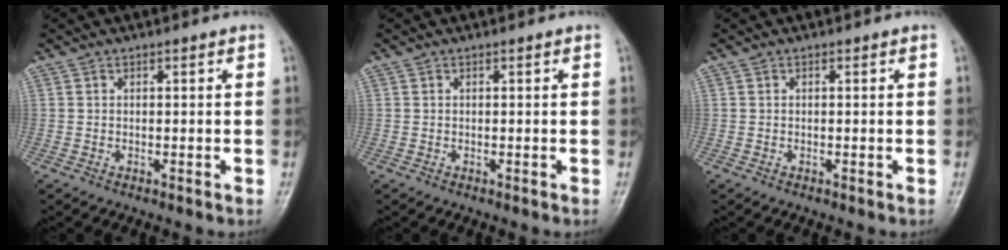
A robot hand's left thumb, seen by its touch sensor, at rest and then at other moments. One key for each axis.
{"total": 0.0}
{"total": 0.0}